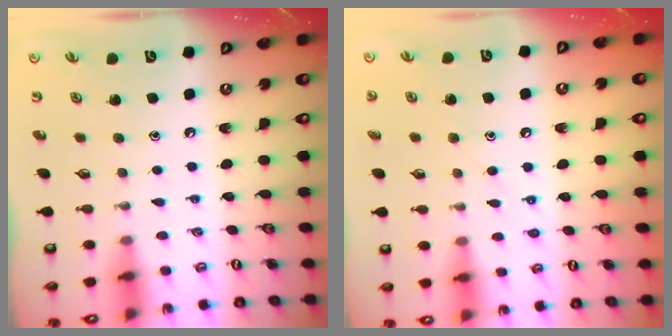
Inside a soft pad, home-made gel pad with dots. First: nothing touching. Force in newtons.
{"total": 6.9, "press": 6.9, "slide": 0.5}